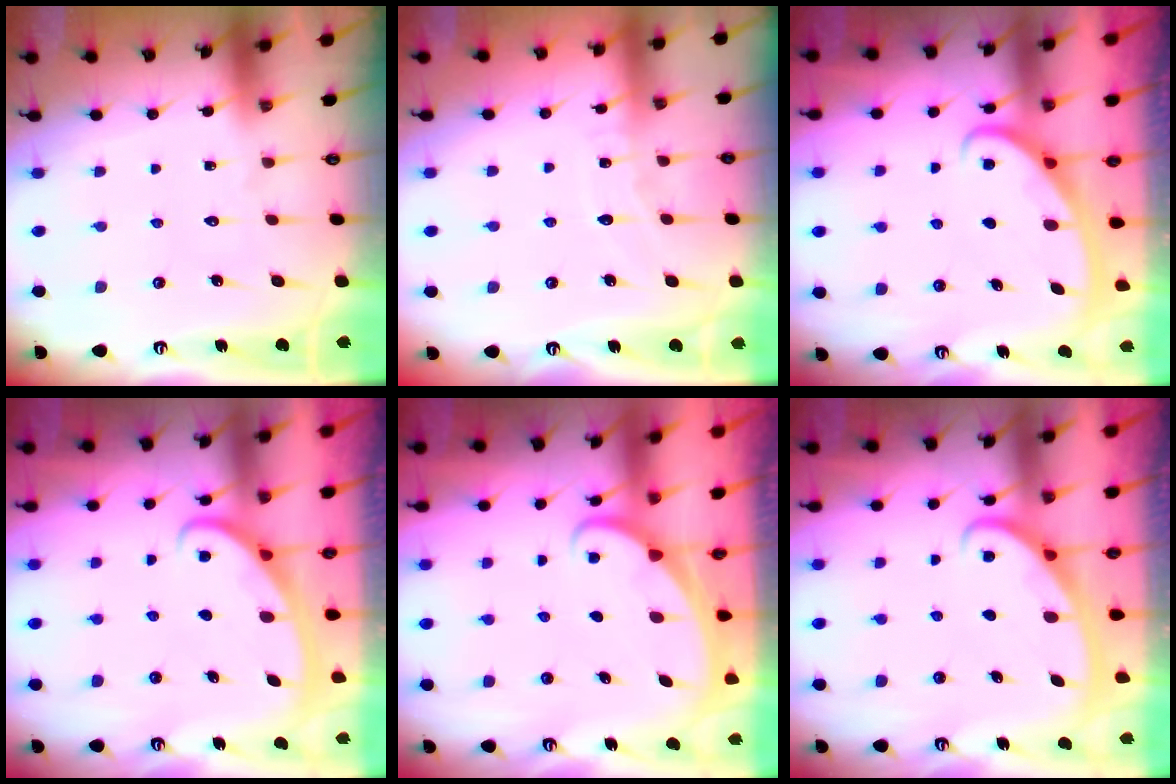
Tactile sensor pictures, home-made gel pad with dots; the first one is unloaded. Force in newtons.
{"total": 5.0, "press": 5.0, "slide": 0.3}
{"total": 2.8, "press": 2.8, "slide": 0.4}
{"total": 3.0, "press": 3.0, "slide": 0.4}
{"total": 1.3, "press": 1.3, "slide": 0.0}
{"total": 2.8, "press": 2.8, "slide": 0.4}